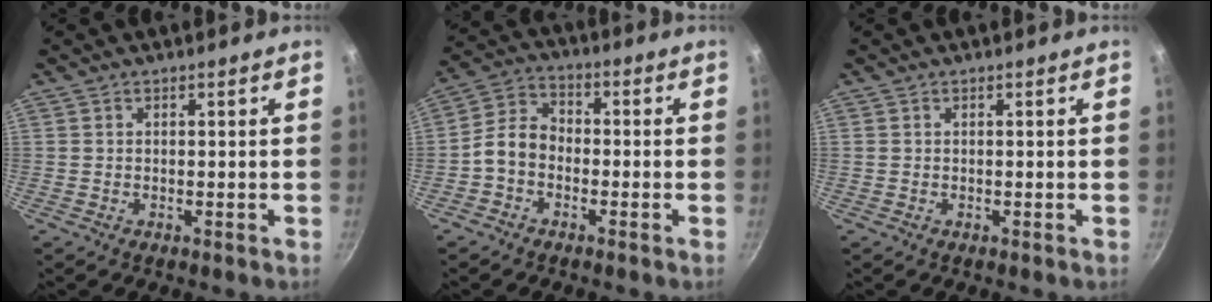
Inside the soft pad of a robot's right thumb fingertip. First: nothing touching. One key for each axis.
{"total": 7.3, "fx": -2.0, "fy": 5.4, "fz": 4.4, "tx": -0.072, "ty": 0.034, "tz": -0.053}
{"total": 0.0}